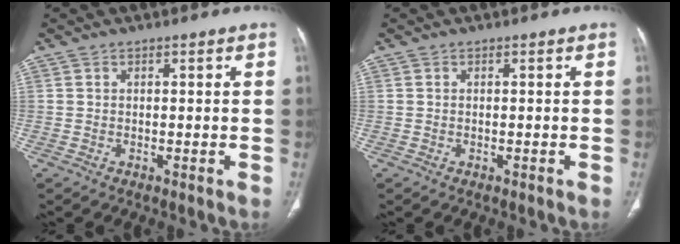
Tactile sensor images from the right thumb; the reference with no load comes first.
{"total": 0.0}